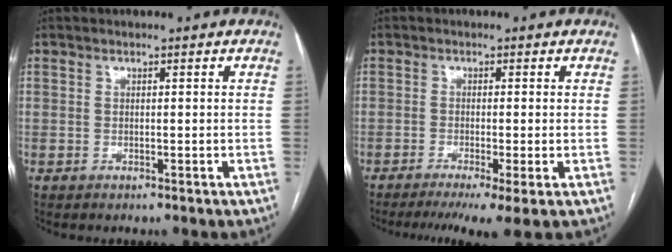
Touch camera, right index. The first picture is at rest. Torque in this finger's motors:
{"motor_torque": [0.90, -0.62, 0.27, 0.05]}